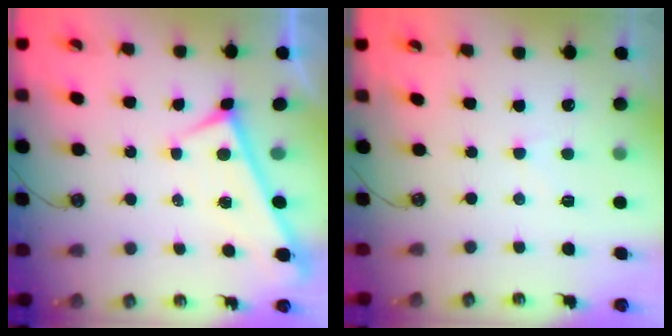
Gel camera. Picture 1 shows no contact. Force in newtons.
{"total": 1.3, "press": 1.2, "slide": 0.5}